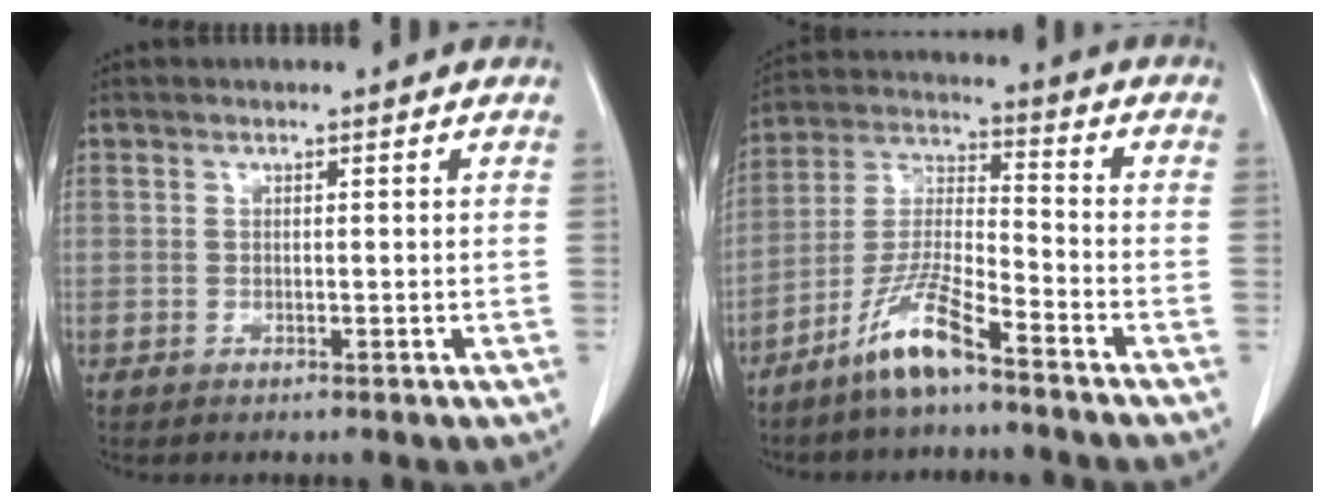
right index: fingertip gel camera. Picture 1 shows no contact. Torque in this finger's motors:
{"motor_torque": [1.18, -0.96, 0.48, 0.15]}